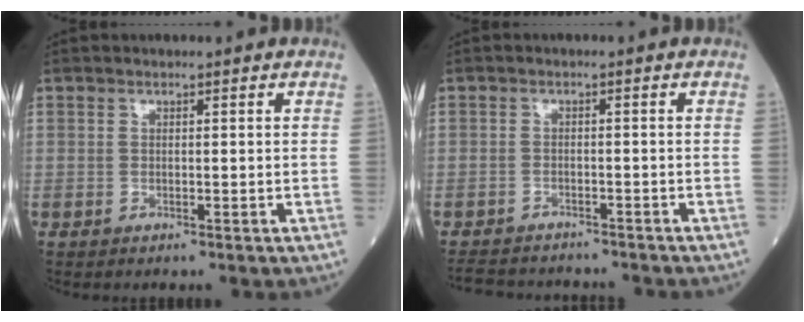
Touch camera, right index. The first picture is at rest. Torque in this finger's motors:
{"motor_torque": [-1.62, -0.38, -1.05, -0.21]}